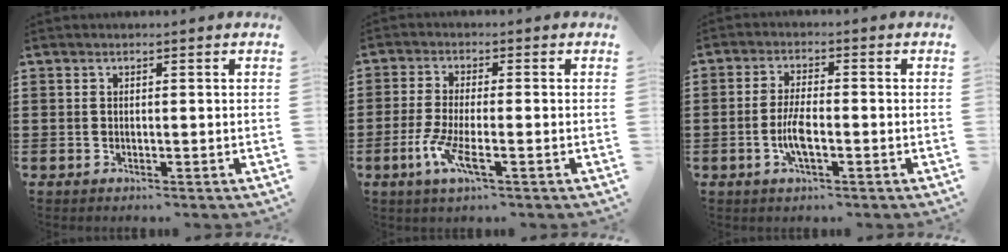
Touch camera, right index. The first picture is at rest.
{"total": 5.6, "force": [-2.5, 1.2, 4.9], "torque": [-0.115, -0.017, -0.050]}
{"total": 4.7, "force": [-1.4, 1.2, 4.3], "torque": [-0.093, -0.003, -0.031]}